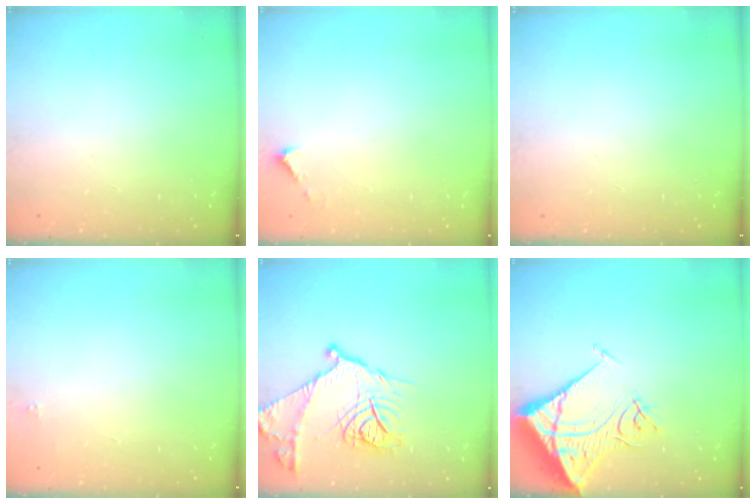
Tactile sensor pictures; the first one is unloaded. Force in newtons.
{"total": 2.1, "press": 2.1, "slide": 0.2}
{"total": 0.0}
{"total": 1.8, "press": 1.7, "slide": 0.1}
{"total": 18.1, "press": 18.0, "slide": 1.6}
{"total": 13.5, "press": 13.4, "slide": 1.8}